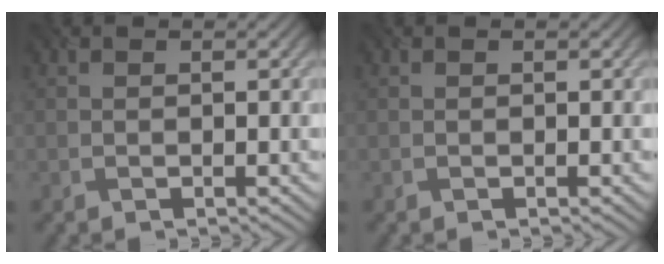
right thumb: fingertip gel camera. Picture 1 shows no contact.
{"total": 0.0}